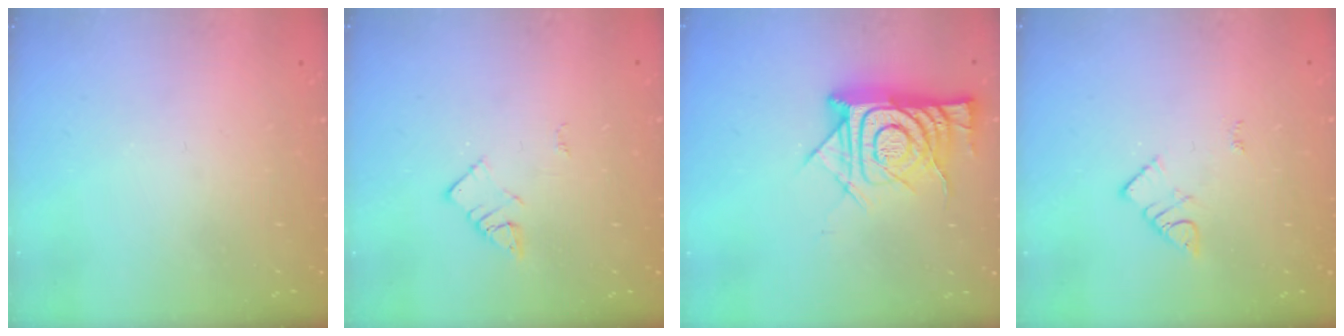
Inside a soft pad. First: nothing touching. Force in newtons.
{"total": 3.3, "press": 3.3, "slide": 0.2}
{"total": 14.5, "press": 14.4, "slide": 1.4}
{"total": 3.0, "press": 3.0, "slide": 0.2}